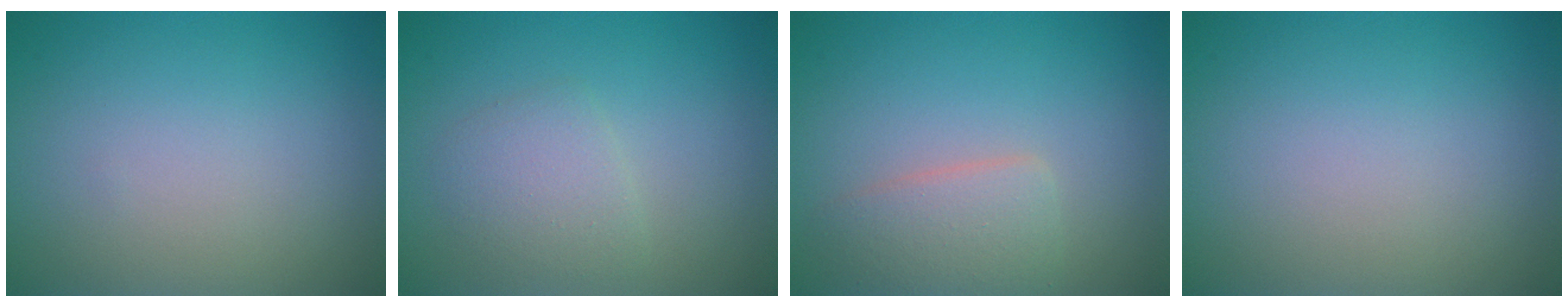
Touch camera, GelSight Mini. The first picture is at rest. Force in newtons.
{"total": 2.3, "press": 2.3, "slide": 0.1}
{"total": 2.8, "press": 2.8, "slide": 0.1}
{"total": 0.0}